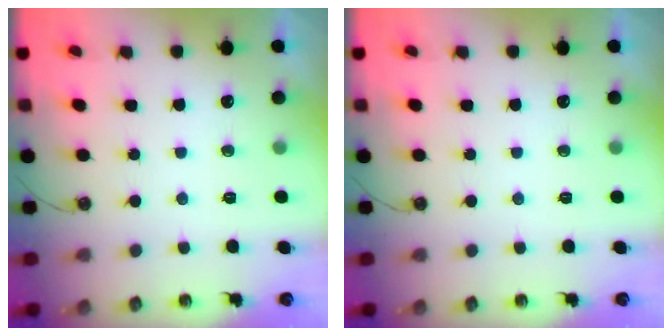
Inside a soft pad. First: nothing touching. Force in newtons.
{"total": 0.0}